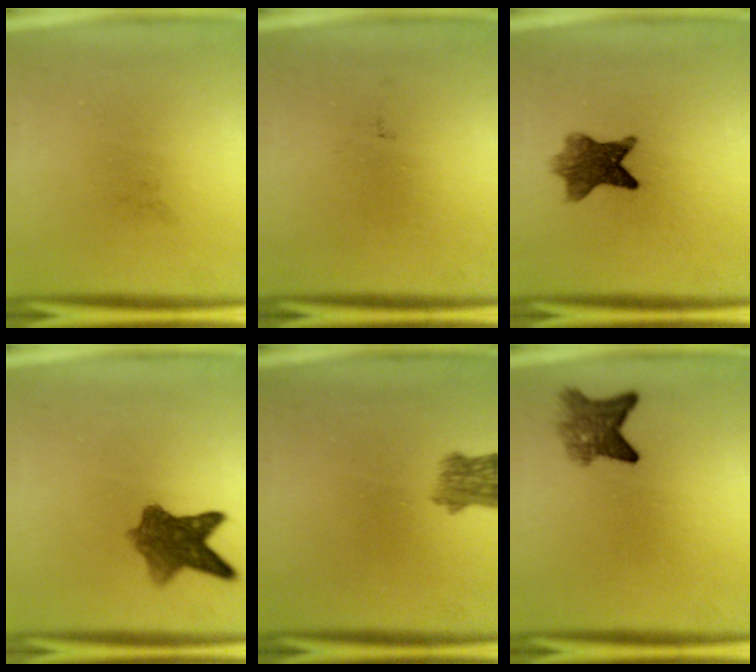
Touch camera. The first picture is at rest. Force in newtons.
{"total": 0.0}
{"total": 7.2}
{"total": 7.2}
{"total": 4.2}
{"total": 4.5}